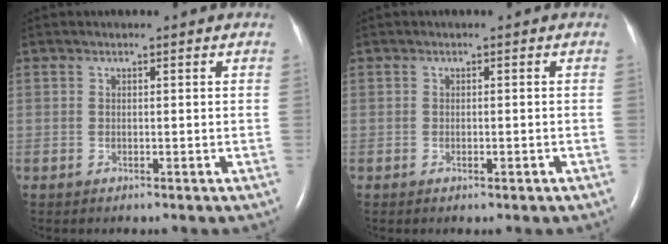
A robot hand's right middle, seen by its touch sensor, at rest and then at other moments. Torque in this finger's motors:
{"motor_torque": [-0.30, -0.06, 0.00, -0.02]}